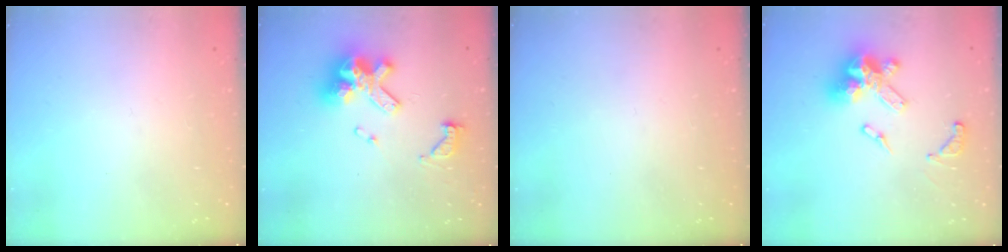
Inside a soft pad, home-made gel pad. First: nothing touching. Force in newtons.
{"total": 12.9, "press": 12.8, "slide": 1.4}
{"total": 0.0}
{"total": 17.1, "press": 17.0, "slide": 2.0}